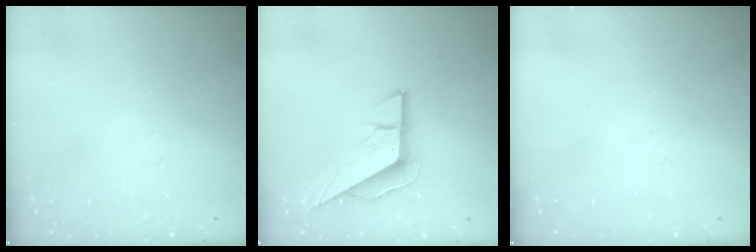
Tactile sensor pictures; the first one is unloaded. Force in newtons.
{"total": 9.2, "press": 9.2, "slide": 0.6}
{"total": 0.0}